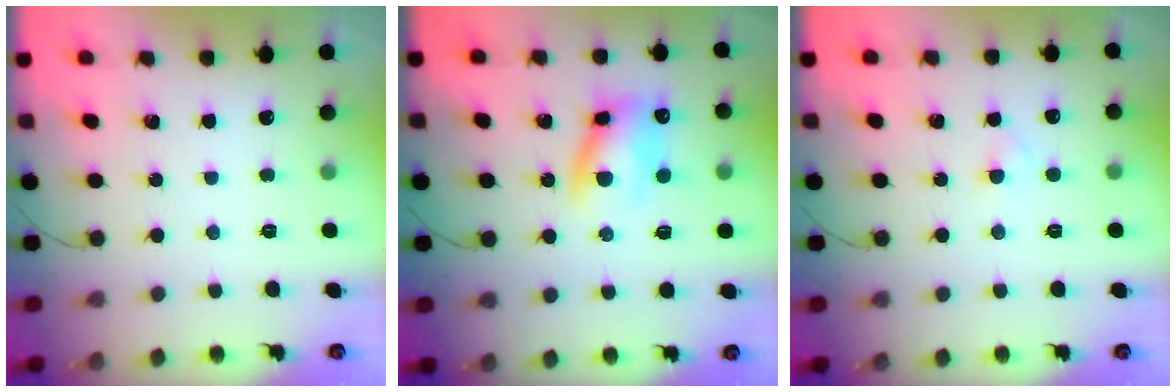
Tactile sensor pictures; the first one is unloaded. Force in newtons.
{"total": 10.8, "press": 10.5, "slide": 2.7}
{"total": 1.8, "press": 1.6, "slide": 0.9}